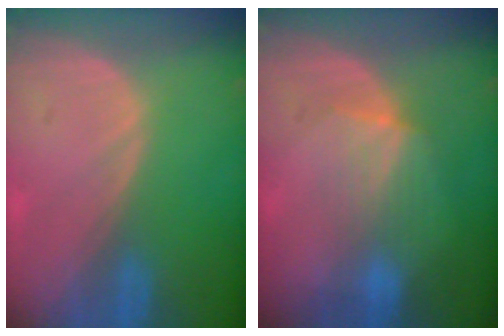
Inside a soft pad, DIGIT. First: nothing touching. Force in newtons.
{"total": 4.6, "press": 4.4, "slide": 1.1}